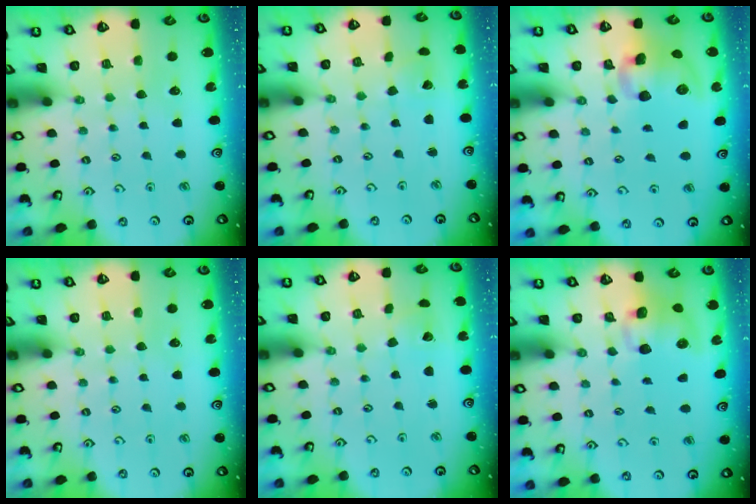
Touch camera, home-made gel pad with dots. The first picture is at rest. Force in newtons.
{"total": 2.6, "press": 2.6, "slide": 0.2}
{"total": 12.3, "press": 12.1, "slide": 1.8}
{"total": 0.0}
{"total": 1.4, "press": 1.4, "slide": 0.2}
{"total": 9.0, "press": 8.9, "slide": 1.3}